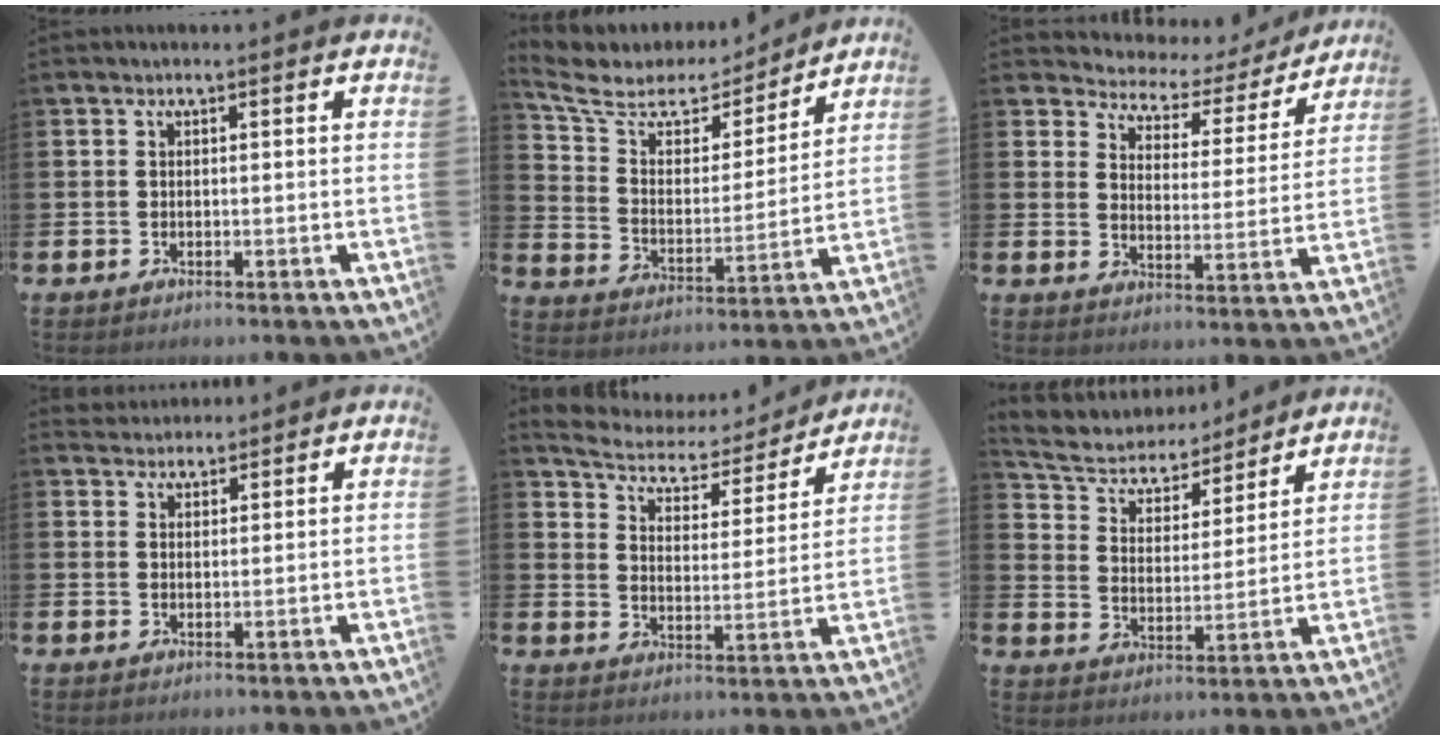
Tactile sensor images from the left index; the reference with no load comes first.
{"total": 7.2, "force": [5.8, 3.9, 1.7], "torque": [-0.075, -0.040, 0.098]}
{"total": 4.7, "force": [4.2, 2.2, 0.3], "torque": [-0.025, -0.037, 0.063]}
{"total": 3.0, "force": [2.8, 0.9, -0.2], "torque": [0.003, -0.010, 0.052]}
{"total": 5.5, "force": [5.1, 1.8, 1.3], "torque": [-0.054, -0.037, 0.080]}
{"total": 6.1, "force": [5.5, 2.5, 1.0], "torque": [-0.054, -0.040, 0.091]}